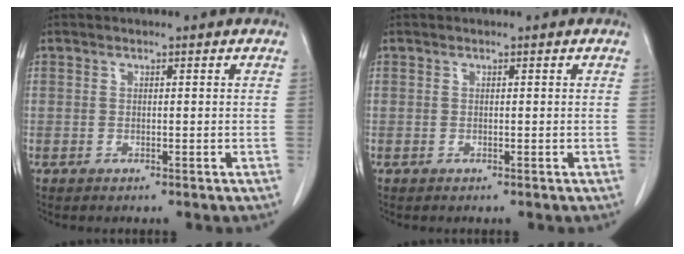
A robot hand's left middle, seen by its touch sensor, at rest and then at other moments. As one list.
[{"total": 0.0}]